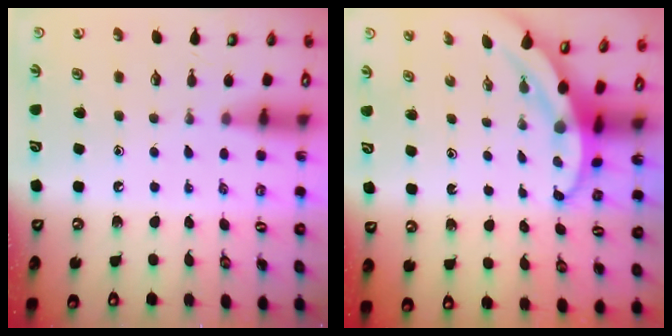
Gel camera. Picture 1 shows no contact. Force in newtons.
{"total": 3.8, "press": 3.7, "slide": 0.5}